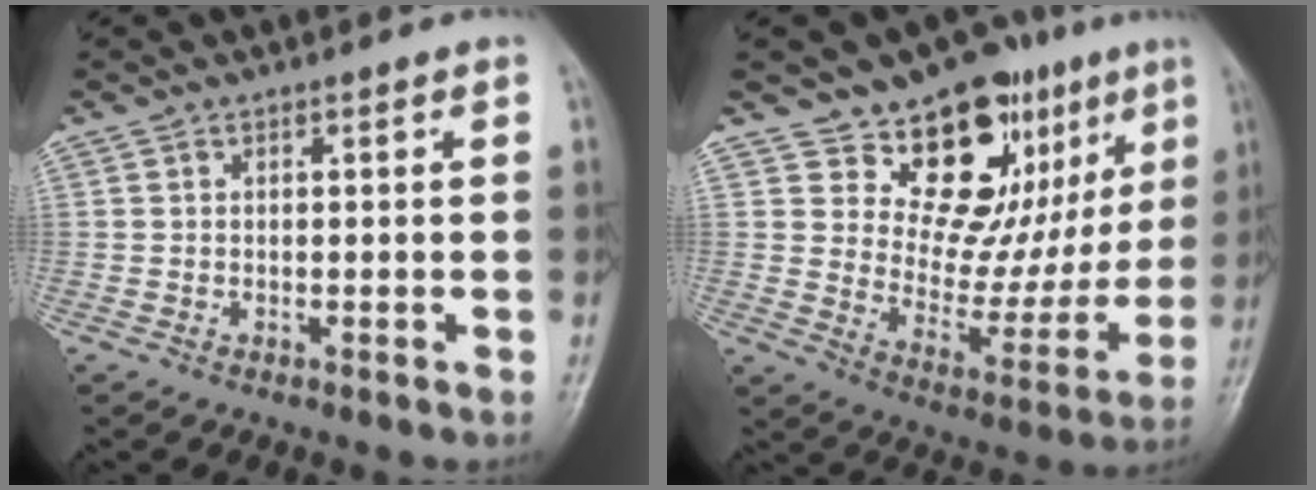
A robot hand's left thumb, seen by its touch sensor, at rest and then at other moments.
{"total": 19.0, "force": [10.4, 10.3, 12.0], "torque": [-0.095, -0.062, 0.165]}